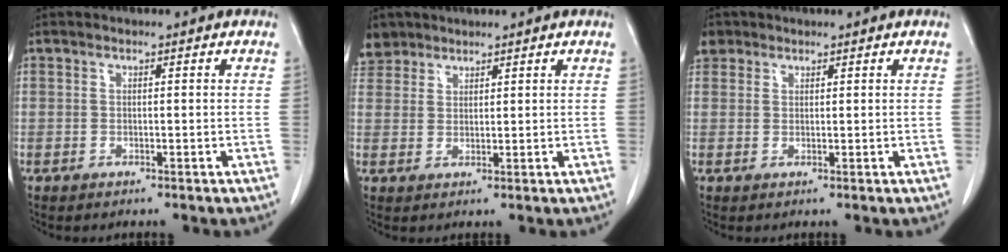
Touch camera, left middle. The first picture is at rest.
{"total": 4.6, "force": [3.7, 2.7, 0.0], "torque": [0.004, 0.009, 0.073]}
{"total": 3.3, "force": [2.0, 2.6, 0.4], "torque": [-0.007, 0.014, 0.039]}